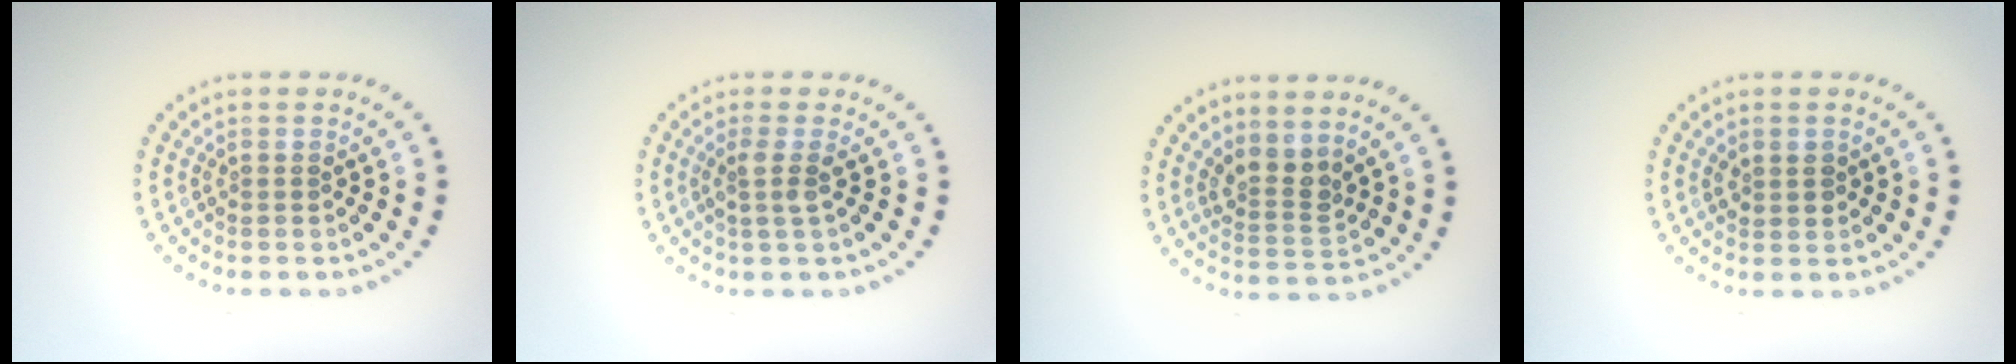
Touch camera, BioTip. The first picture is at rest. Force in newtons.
{"total": 1.8, "press": 1.3, "slide": 1.2}
{"total": 2.6, "press": 1.9, "slide": 1.7}
{"total": 1.6, "press": 1.5, "slide": 0.5}